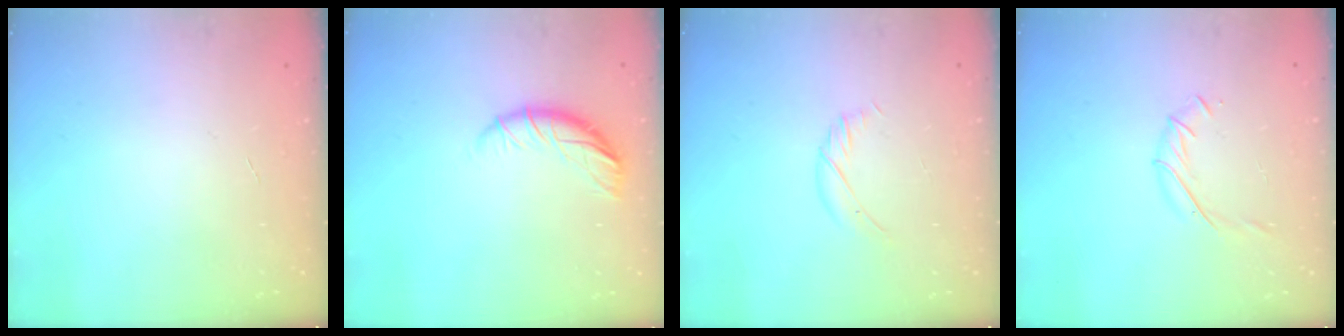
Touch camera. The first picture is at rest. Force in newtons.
{"total": 9.0, "press": 8.9, "slide": 0.6}
{"total": 4.3, "press": 4.2, "slide": 1.2}
{"total": 4.1, "press": 3.9, "slide": 1.1}